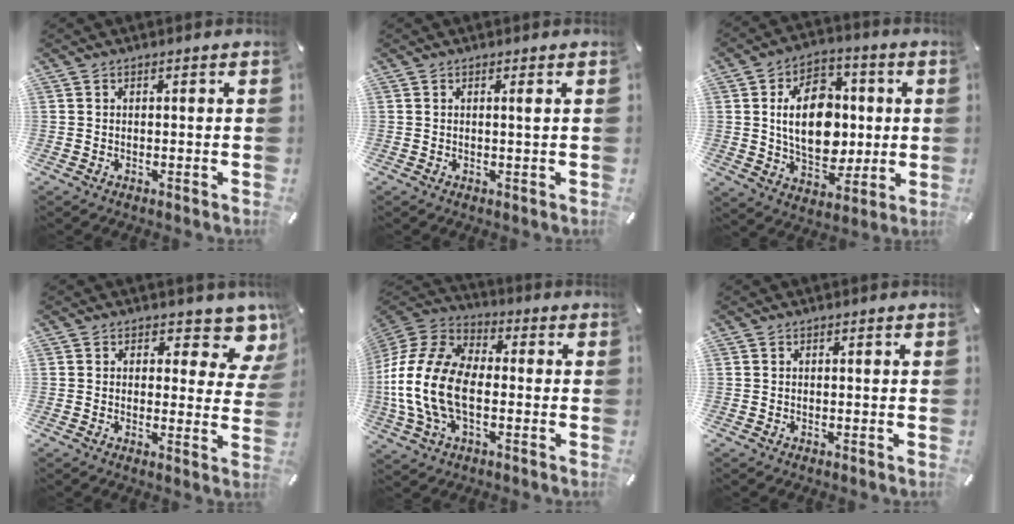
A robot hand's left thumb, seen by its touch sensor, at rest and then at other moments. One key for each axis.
{"total": 1.0, "fx": 0.3, "fy": -0.1, "fz": 1.0, "tx": -0.018, "ty": -0.002, "tz": 0.004}
{"total": 16.3, "fx": 1.1, "fy": 11.5, "fz": 11.5, "tx": -0.198, "ty": 0.007, "tz": 0.019}
{"total": 7.5, "fx": 5.0, "fy": 3.8, "fz": 4.2, "tx": -0.032, "ty": -0.043, "tz": 0.080}
{"total": 17.2, "fx": -3.8, "fy": 10.8, "fz": 12.9, "tx": -0.284, "ty": 0.017, "tz": -0.067}
{"total": 0.0}